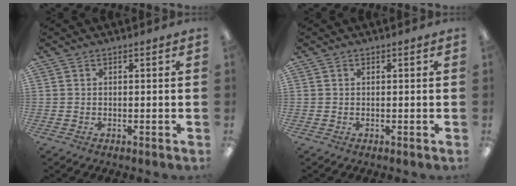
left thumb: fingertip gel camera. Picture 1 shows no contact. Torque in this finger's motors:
{"motor_torque": [-0.07, -0.02, -0.15, -0.05, 0.00]}